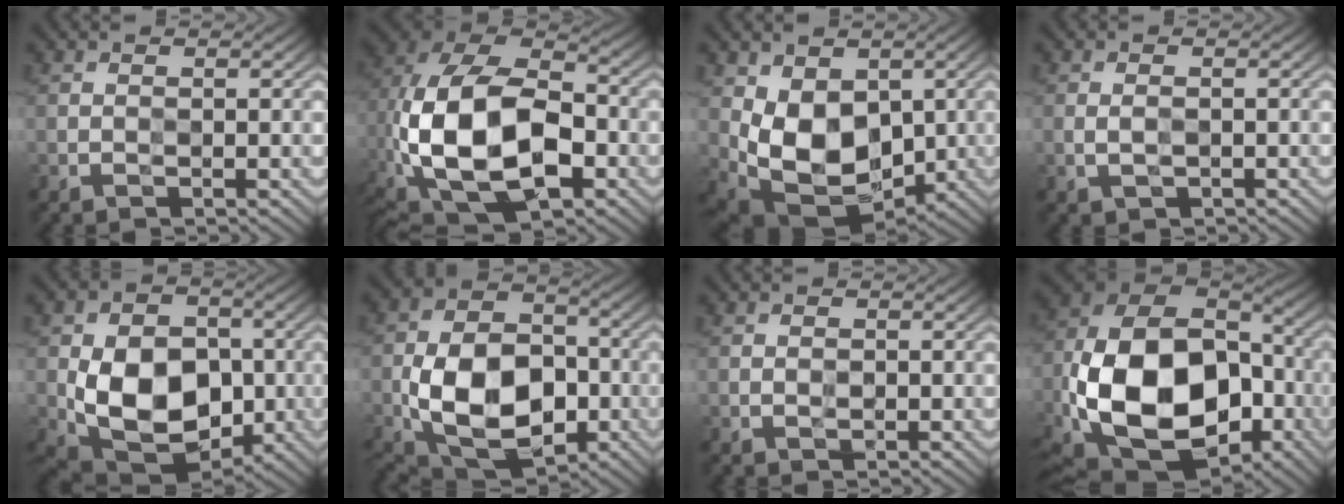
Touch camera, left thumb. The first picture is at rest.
{"total": 20.1, "force": [-4.4, 12.6, 15.0], "torque": [-0.343, -0.027, -0.074]}
{"total": 10.0, "force": [0.5, 6.9, 7.1], "torque": [-0.150, -0.025, 0.014]}
{"total": 1.7, "force": [-0.4, 1.0, 1.3], "torque": [-0.031, -0.003, -0.008]}
{"total": 13.1, "force": [-2.4, 8.9, 9.3], "torque": [-0.172, -0.027, -0.043]}
{"total": 13.7, "force": [-4.3, 8.6, 9.8], "torque": [-0.204, -0.021, -0.084]}
{"total": 0.7, "force": [-0.2, 0.5, 0.4], "torque": [-0.004, -0.002, -0.004]}
{"total": 19.7, "force": [-5.0, 13.1, 13.8], "torque": [-0.299, -0.035, -0.080]}